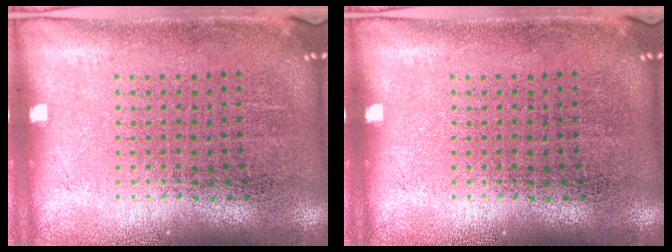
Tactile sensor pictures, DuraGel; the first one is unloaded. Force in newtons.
{"total": 0.0}